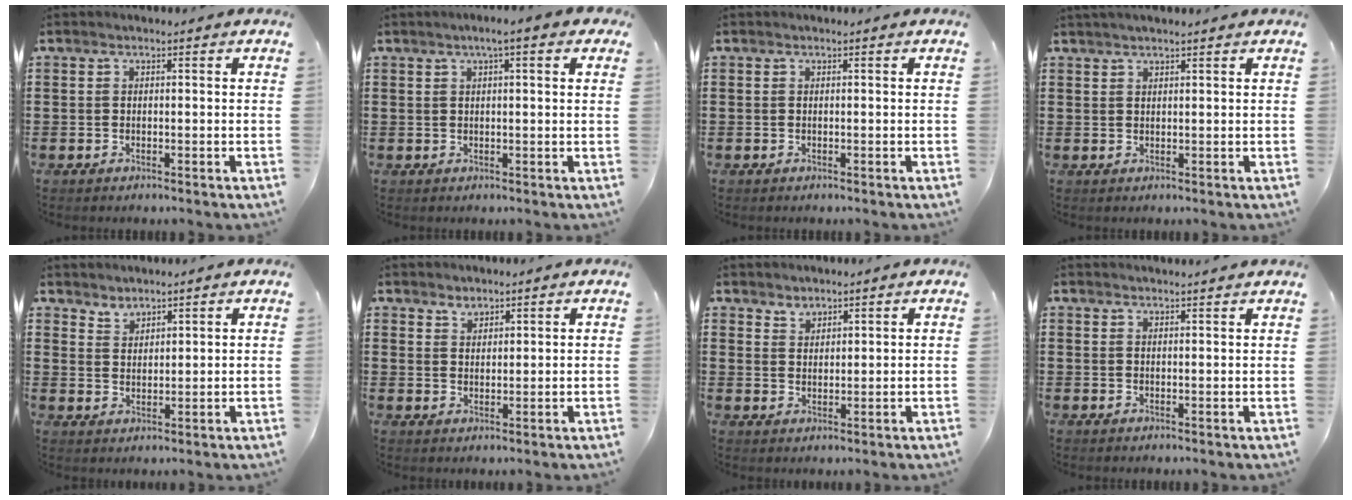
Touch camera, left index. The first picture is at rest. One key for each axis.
{"total": 3.0, "fx": 1.5, "fy": 0.2, "fz": 2.6, "tx": -0.054, "ty": 0.002, "tz": 0.026}
{"total": 0.0}
{"total": 1.2, "fx": 1.2, "fy": 0.1, "fz": 0.4, "tx": -0.009, "ty": 0.001, "tz": 0.022}
{"total": 2.5, "fx": 2.3, "fy": 0.7, "fz": -0.4, "tx": 0.001, "ty": -0.003, "tz": 0.045}
{"total": 2.0, "fx": 1.7, "fy": 1.0, "fz": -0.2, "tx": -0.002, "ty": 0.003, "tz": 0.033}
{"total": 2.1, "fx": 1.9, "fy": 0.8, "fz": -0.3, "tx": 0.001, "ty": 0.001, "tz": 0.038}
{"total": 1.5, "fx": 1.5, "fy": -0.3, "fz": 0.0, "tx": -0.004, "ty": -0.001, "tz": 0.029}